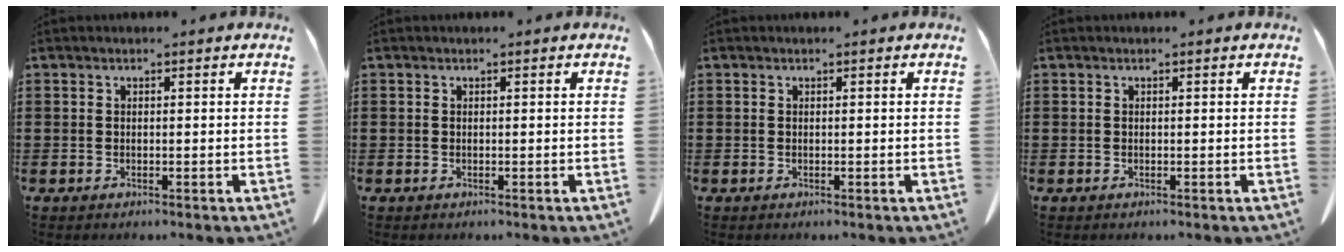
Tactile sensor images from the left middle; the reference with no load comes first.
{"total": 0.0}
{"total": 0.0}
{"total": 0.0}